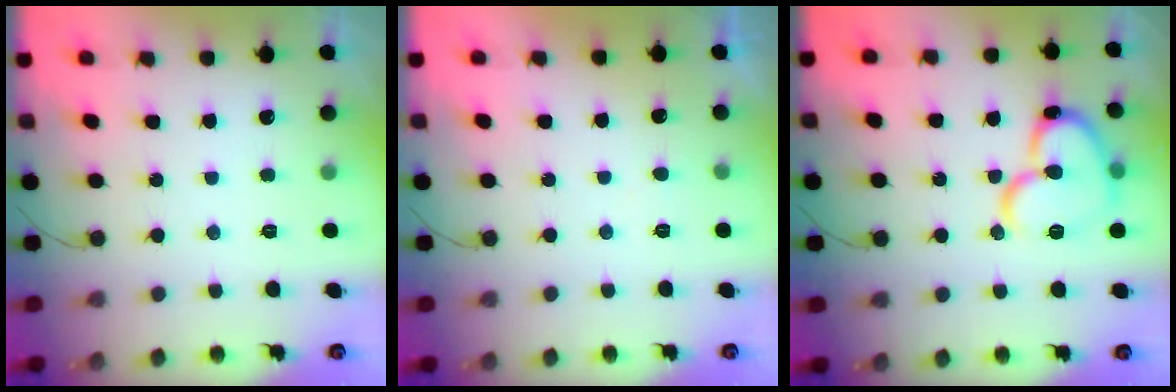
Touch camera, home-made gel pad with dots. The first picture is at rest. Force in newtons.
{"total": 2.3, "press": 2.3, "slide": 0.1}
{"total": 16.4, "press": 16.3, "slide": 2.1}